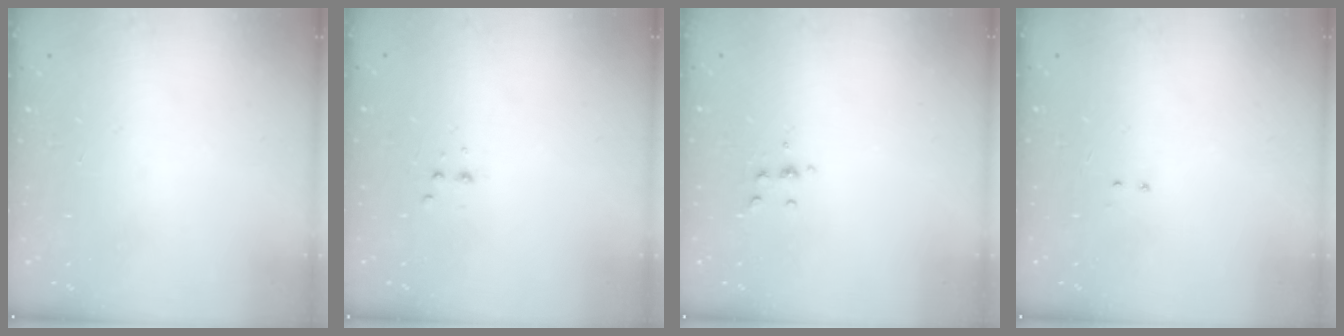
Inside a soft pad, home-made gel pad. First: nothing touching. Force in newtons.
{"total": 2.5, "press": 2.4, "slide": 0.5}
{"total": 4.8, "press": 4.8, "slide": 0.5}
{"total": 2.0, "press": 2.0, "slide": 0.4}